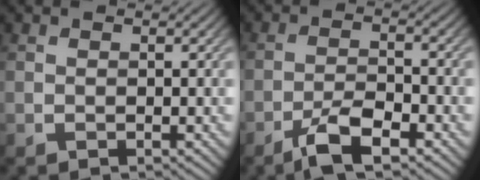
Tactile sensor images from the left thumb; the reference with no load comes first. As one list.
[{"total": 5.6, "force": [-3.7, 1.4, 3.9], "torque": [-0.076, 0.002, -0.072]}]